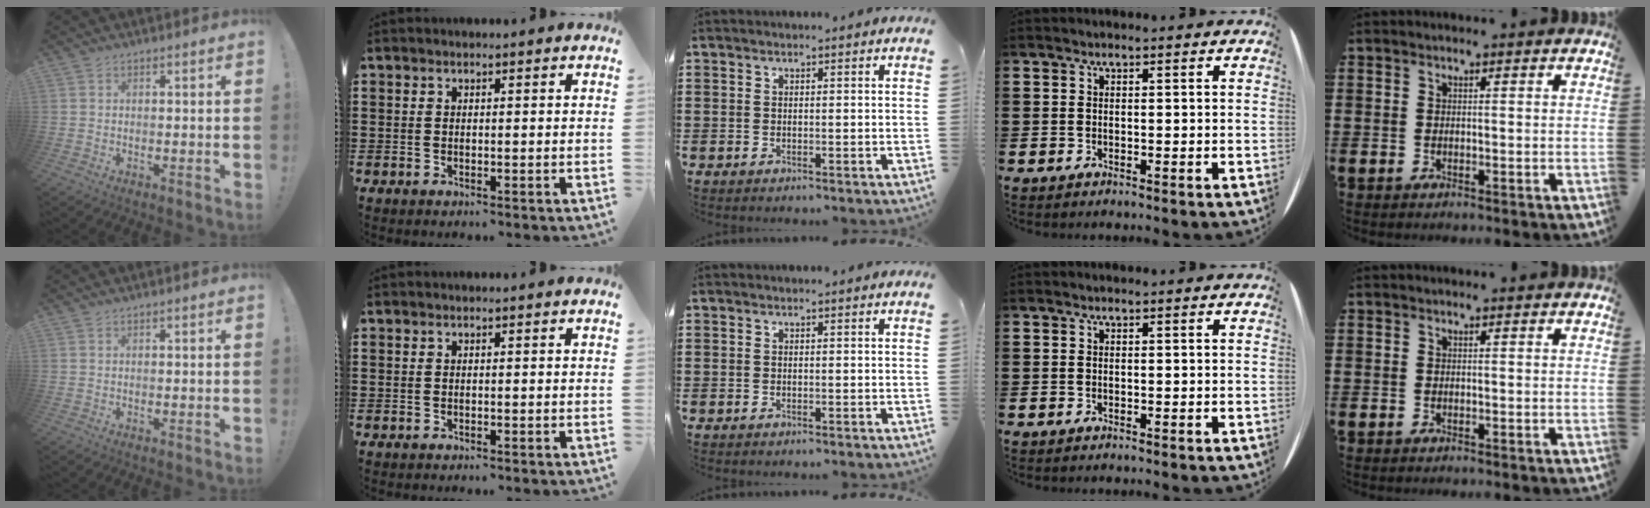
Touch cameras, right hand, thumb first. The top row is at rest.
{}